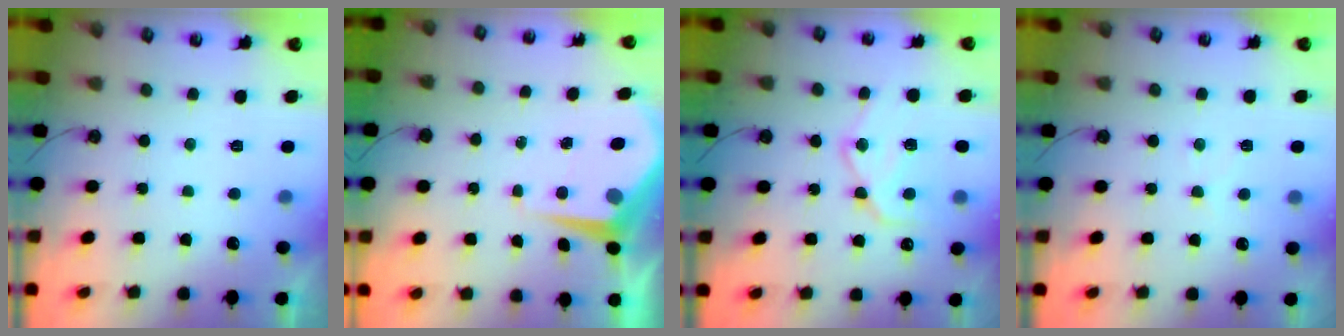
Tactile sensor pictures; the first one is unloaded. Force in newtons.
{"total": 6.1, "press": 6.0, "slide": 0.4}
{"total": 15.6, "press": 15.5, "slide": 1.3}
{"total": 4.6, "press": 4.5, "slide": 0.5}